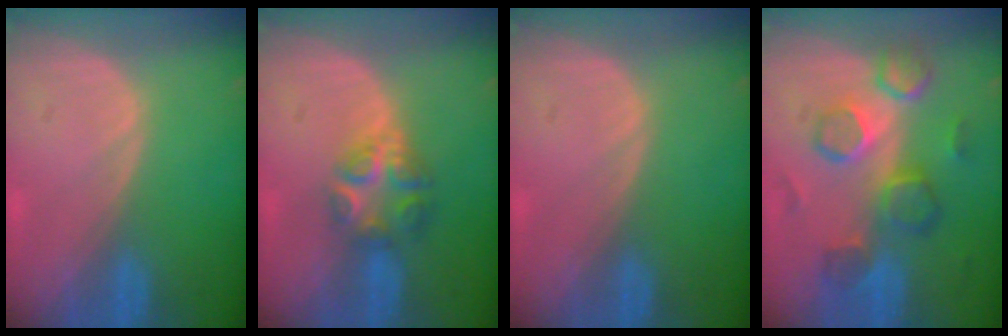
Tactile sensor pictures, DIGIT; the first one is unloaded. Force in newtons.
{"total": 6.1, "press": 5.4, "slide": 2.8}
{"total": 0.0}
{"total": 9.0, "press": 8.6, "slide": 2.8}